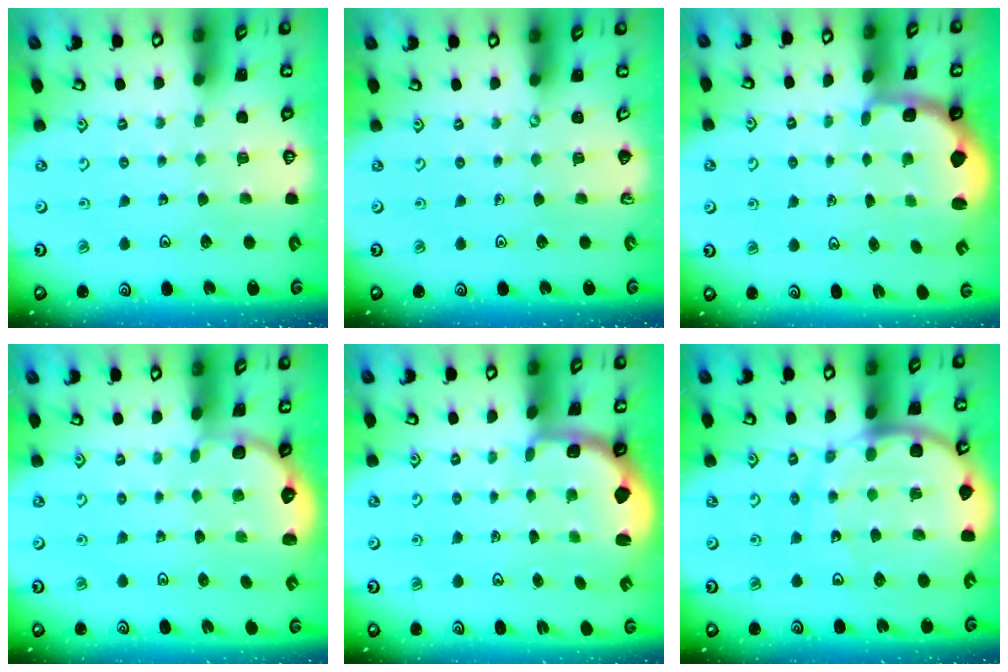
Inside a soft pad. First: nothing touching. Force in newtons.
{"total": 0.0}
{"total": 2.3, "press": 1.2, "slide": 1.9}
{"total": 2.2, "press": 1.1, "slide": 1.9}
{"total": 2.1, "press": 1.3, "slide": 1.6}
{"total": 13.1, "press": 13.0, "slide": 1.7}